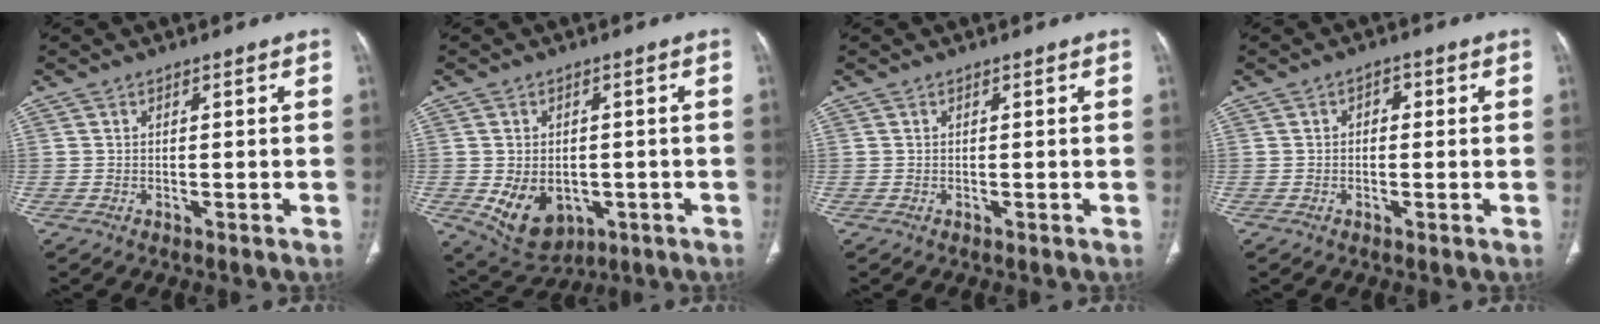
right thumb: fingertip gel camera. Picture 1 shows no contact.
{"total": 10.1, "force": [-2.4, 7.5, 6.4], "torque": [-0.090, 0.002, -0.014]}
{"total": 0.0}
{"total": 1.9, "force": [0.2, 1.3, 1.3], "torque": [-0.004, 0.006, -0.004]}